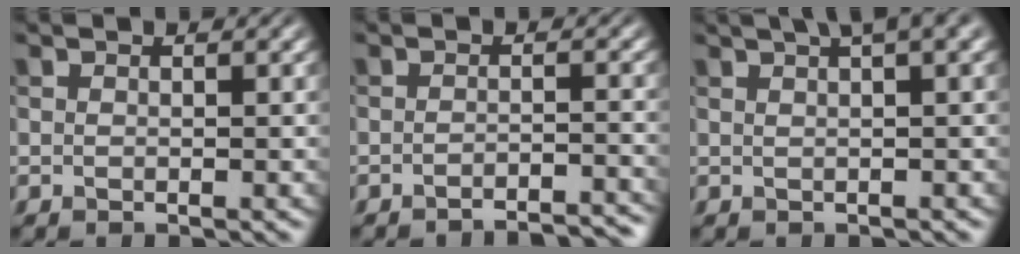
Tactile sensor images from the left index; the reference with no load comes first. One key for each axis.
{"total": 3.9, "fx": -3.6, "fy": 0.4, "fz": 1.4, "tx": -0.010, "ty": 0.012, "tz": -0.046}
{"total": 4.7, "fx": 2.9, "fy": 0.9, "fz": 3.6, "tx": -0.045, "ty": 0.018, "tz": 0.037}